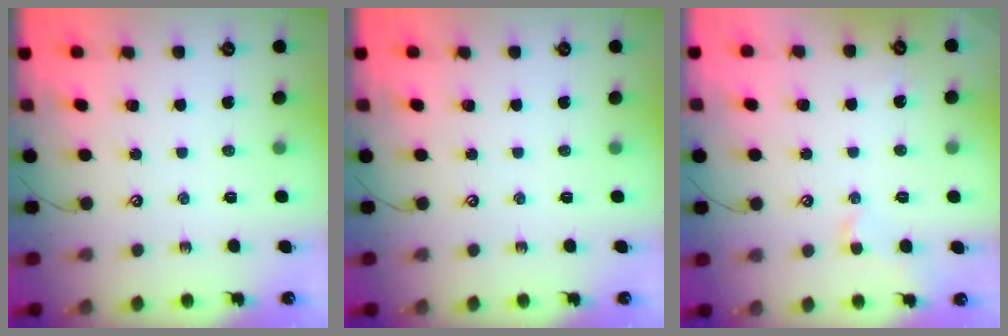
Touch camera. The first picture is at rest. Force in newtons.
{"total": 0.0}
{"total": 0.9, "press": 0.8, "slide": 0.3}